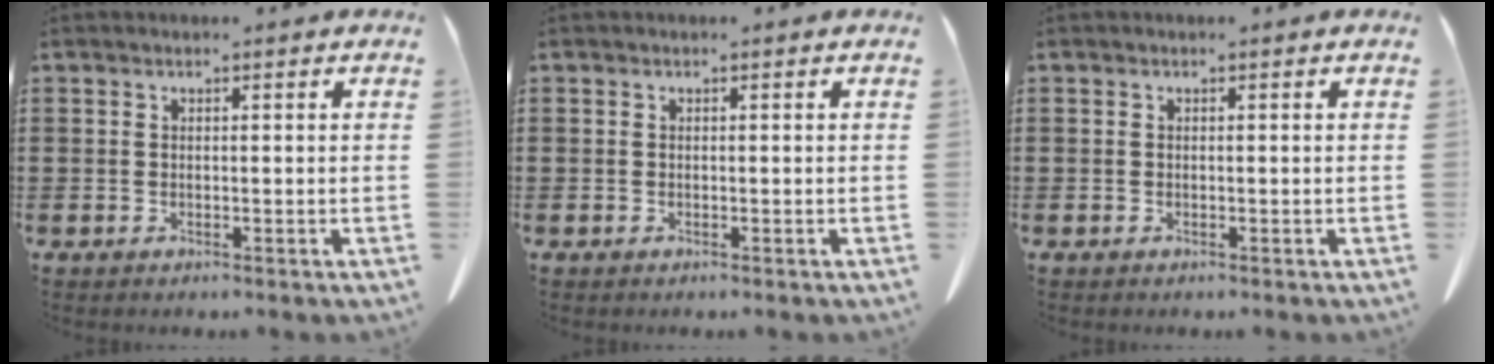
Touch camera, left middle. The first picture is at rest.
{"total": 0.0}
{"total": 0.0}